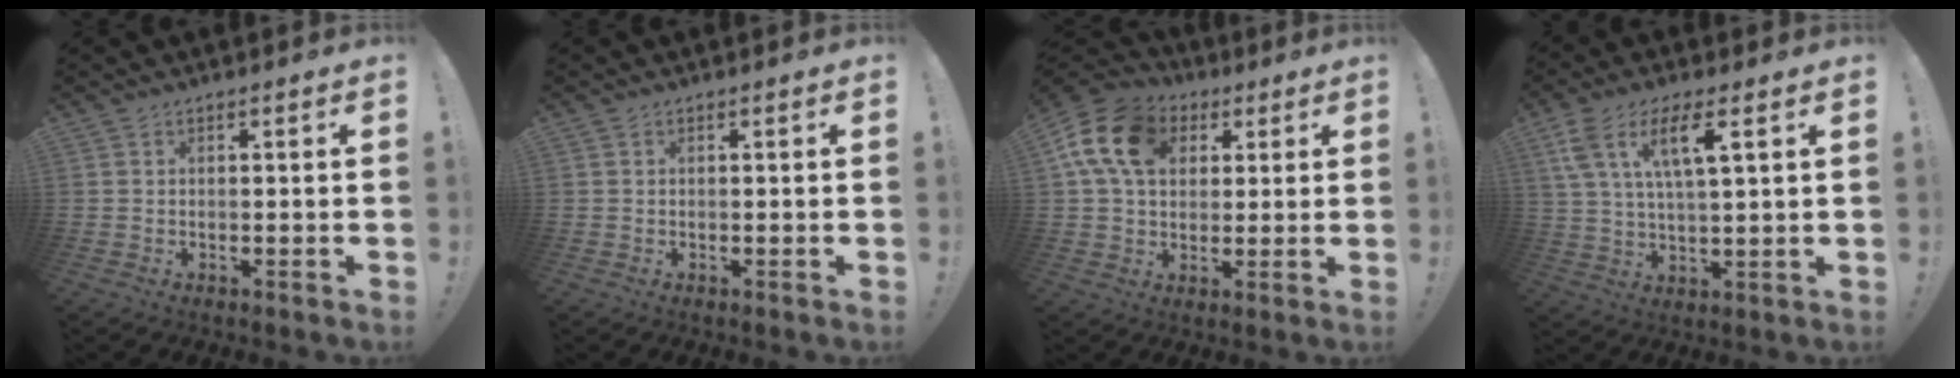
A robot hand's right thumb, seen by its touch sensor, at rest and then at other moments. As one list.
[{"total": 0.0}, {"total": 16.4, "force": [5.4, 12.1, 9.8], "torque": [-0.168, -0.006, 0.104]}, {"total": 11.3, "force": [5.3, 3.5, 9.3], "torque": [-0.170, -0.003, 0.094]}]